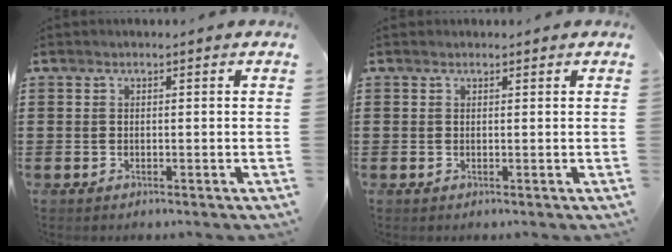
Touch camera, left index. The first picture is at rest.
{"total": 0.5, "force": [0.4, 0.3, 0.0], "torque": [-0.001, 0.002, 0.008]}